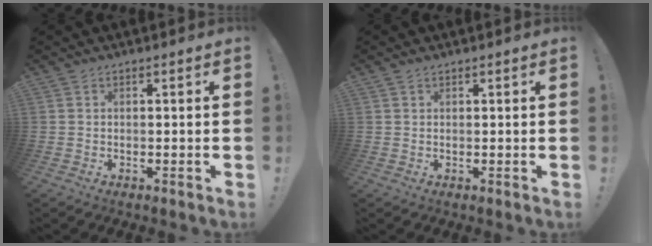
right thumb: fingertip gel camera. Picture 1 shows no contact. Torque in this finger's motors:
{"motor_torque": [-0.07, -0.13, -0.13, 0.13, 0.09]}